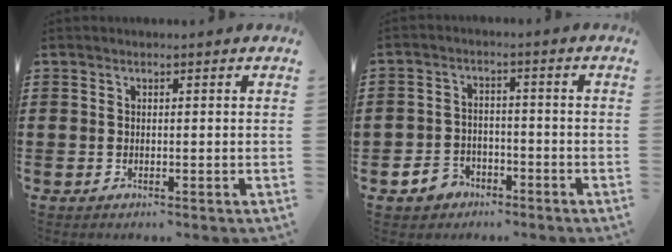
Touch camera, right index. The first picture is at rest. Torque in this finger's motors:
{"motor_torque": [1.28, -0.18, 0.34, 0.14]}